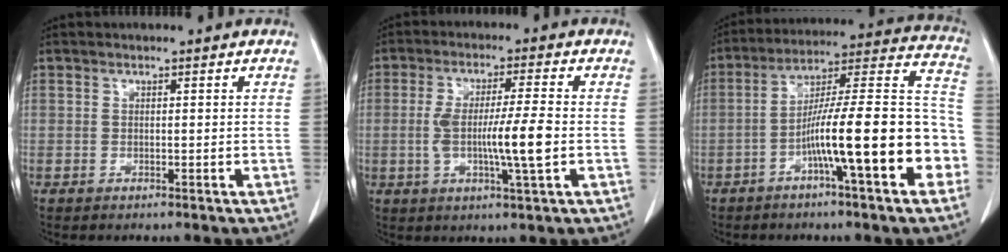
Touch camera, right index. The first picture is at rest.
{"total": 9.2, "force": [-1.3, 0.1, 9.1], "torque": [-0.171, -0.002, -0.024]}
{"total": 19.4, "force": [-6.2, 1.7, 18.3], "torque": [-0.233, 0.031, -0.096]}